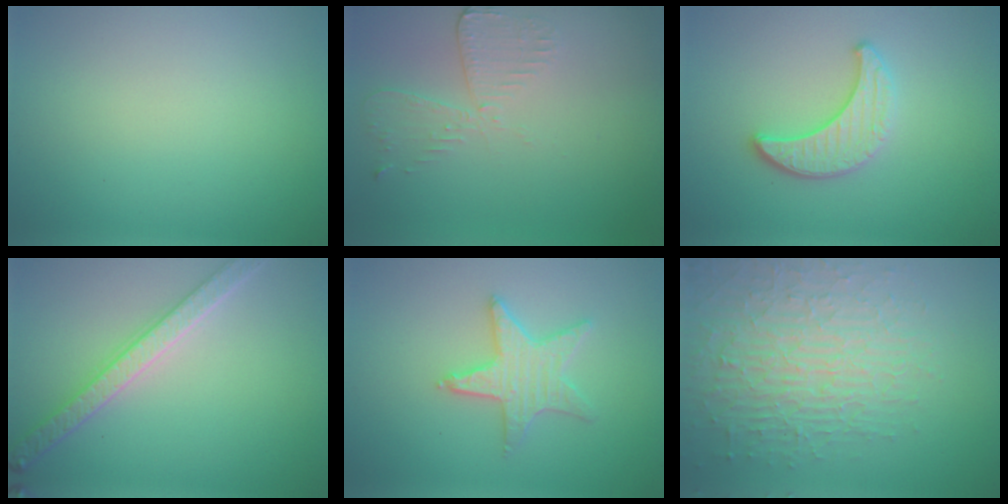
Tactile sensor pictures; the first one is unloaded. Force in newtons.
{"total": 2.7, "press": 2.4, "slide": 1.2}
{"total": 3.3, "press": 3.1, "slide": 1.0}
{"total": 4.2, "press": 3.6, "slide": 2.2}
{"total": 3.6, "press": 3.5, "slide": 0.7}
{"total": 6.6, "press": 5.1, "slide": 4.2}